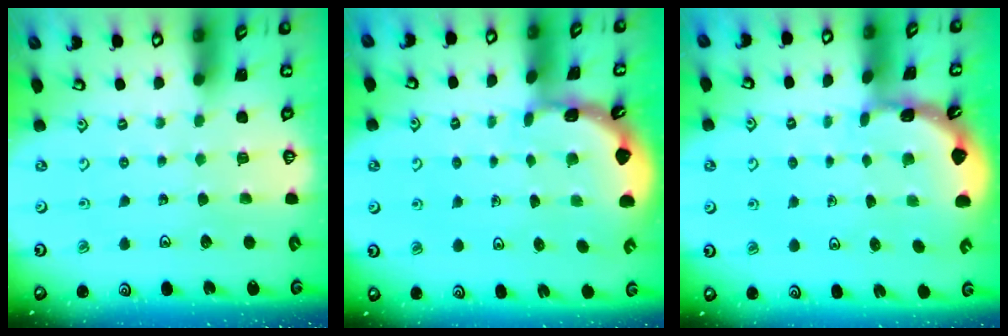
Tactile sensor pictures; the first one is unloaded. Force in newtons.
{"total": 1.7, "press": 1.6, "slide": 0.1}
{"total": 1.6, "press": 1.6, "slide": 0.1}